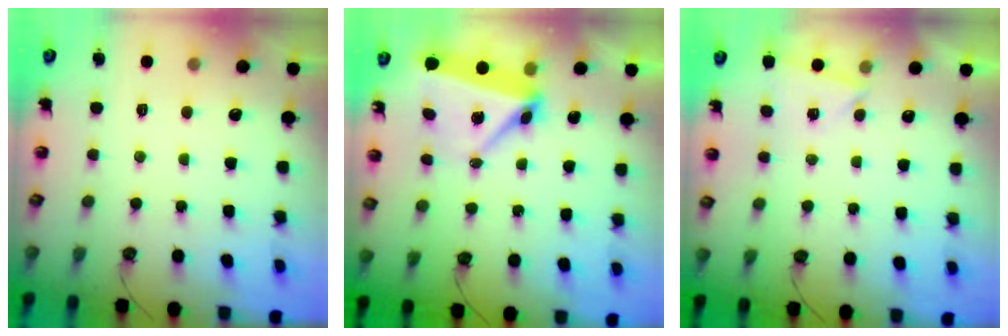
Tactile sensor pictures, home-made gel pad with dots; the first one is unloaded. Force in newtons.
{"total": 7.2, "press": 7.2, "slide": 0.8}
{"total": 2.8, "press": 1.5, "slide": 2.3}